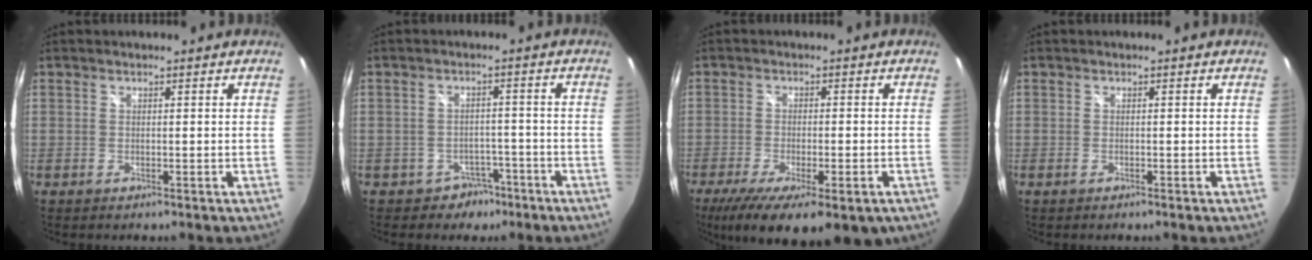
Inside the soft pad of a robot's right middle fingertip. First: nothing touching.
{"total": 4.7, "force": [-3.1, 3.5, 0.4], "torque": [-0.012, 0.021, -0.037]}
{"total": 16.3, "force": [-10.2, 5.4, 11.6], "torque": [-0.221, -0.061, -0.151]}
{"total": 0.7, "force": [-0.6, 0.2, 0.4], "torque": [-0.008, -0.001, -0.011]}